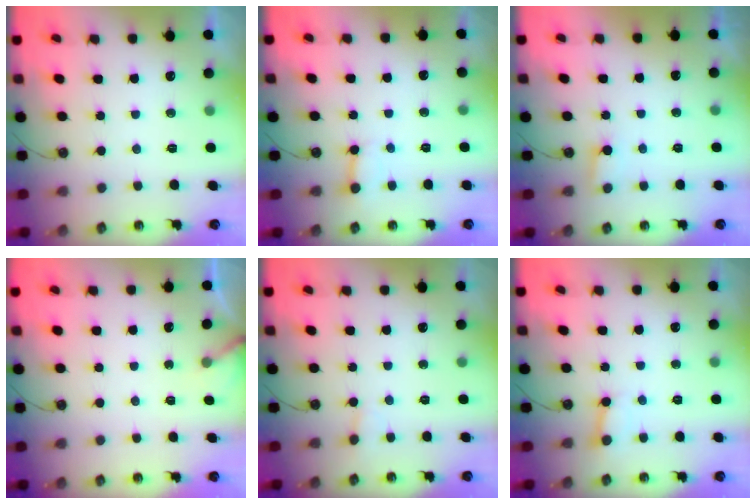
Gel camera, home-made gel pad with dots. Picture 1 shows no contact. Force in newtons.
{"total": 2.8, "press": 2.8, "slide": 0.4}
{"total": 3.9, "press": 3.9, "slide": 0.3}
{"total": 3.0, "press": 3.0, "slide": 0.3}
{"total": 3.8, "press": 3.8, "slide": 0.3}
{"total": 4.3, "press": 4.3, "slide": 0.5}